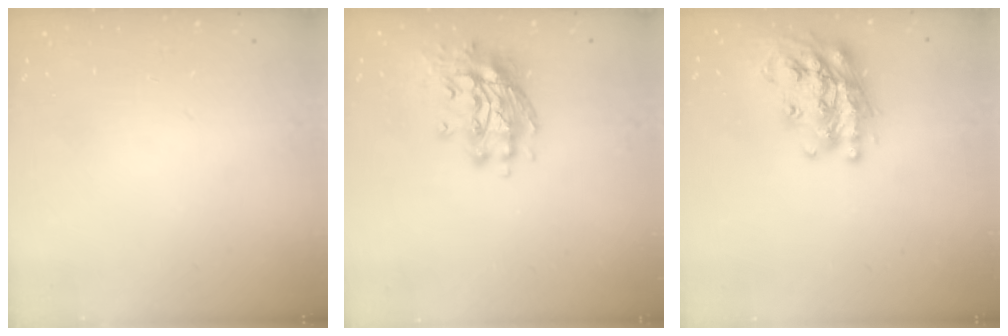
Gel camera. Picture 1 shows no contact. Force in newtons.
{"total": 11.8, "press": 11.7, "slide": 1.3}
{"total": 23.5, "press": 23.4, "slide": 2.0}